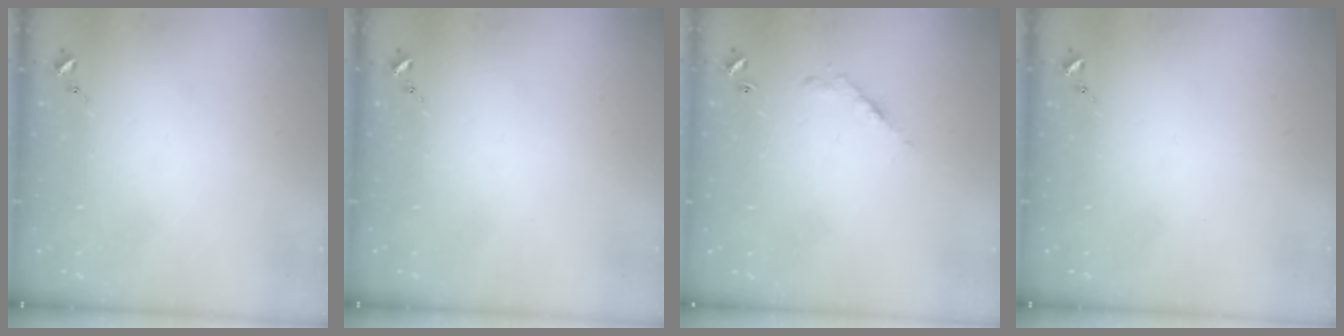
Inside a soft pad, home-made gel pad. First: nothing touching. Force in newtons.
{"total": 0.0}
{"total": 5.1, "press": 5.1, "slide": 0.4}
{"total": 0.0}